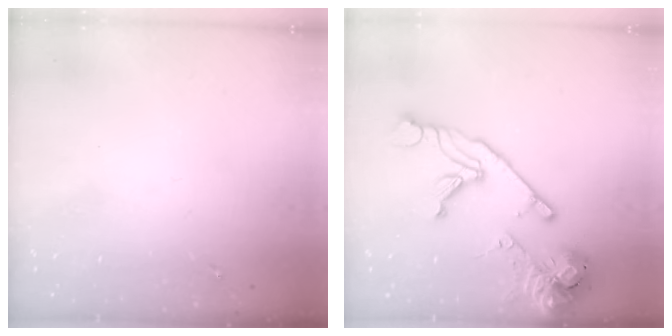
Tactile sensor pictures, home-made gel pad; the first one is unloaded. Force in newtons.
{"total": 18.4, "press": 18.2, "slide": 2.3}